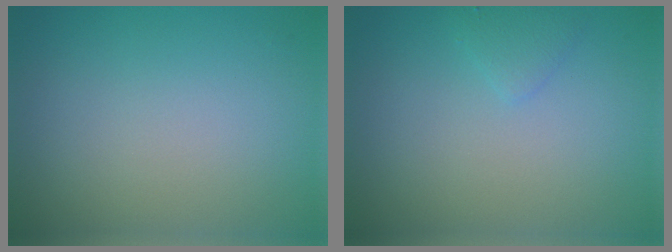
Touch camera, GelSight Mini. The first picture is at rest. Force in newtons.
{"total": 1.0, "press": 1.0, "slide": 0.1}